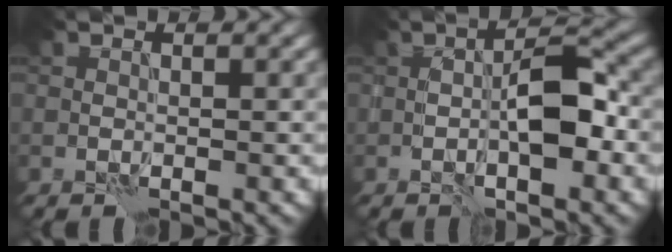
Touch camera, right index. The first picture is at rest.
{"total": 4.0, "force": [-0.4, 1.1, 3.8], "torque": [-0.083, 0.002, -0.014]}